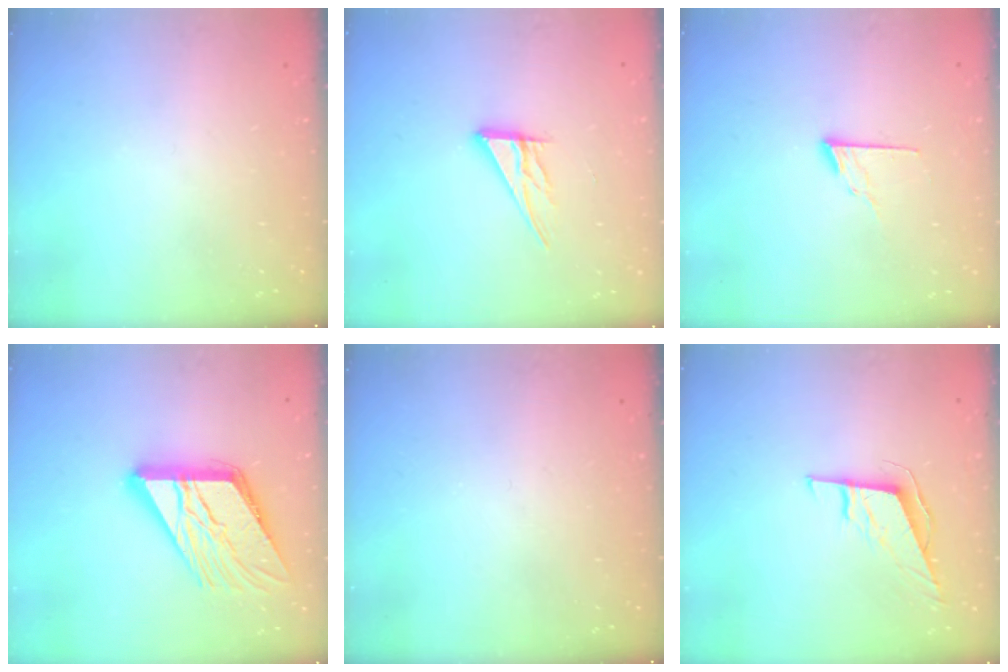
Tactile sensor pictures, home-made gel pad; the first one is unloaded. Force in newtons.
{"total": 10.2, "press": 10.1, "slide": 0.9}
{"total": 7.4, "press": 7.4, "slide": 0.6}
{"total": 19.0, "press": 18.9, "slide": 2.0}
{"total": 0.0}
{"total": 6.9, "press": 6.3, "slide": 2.8}